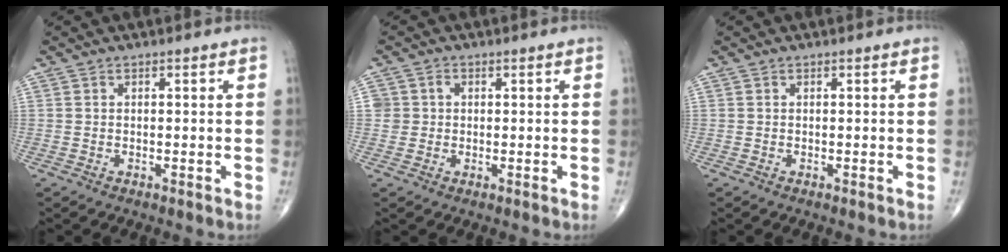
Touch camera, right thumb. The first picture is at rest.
{"total": 3.0, "force": [0.2, 2.9, 0.6], "torque": [0.006, 0.006, 0.006]}
{"total": 0.0}